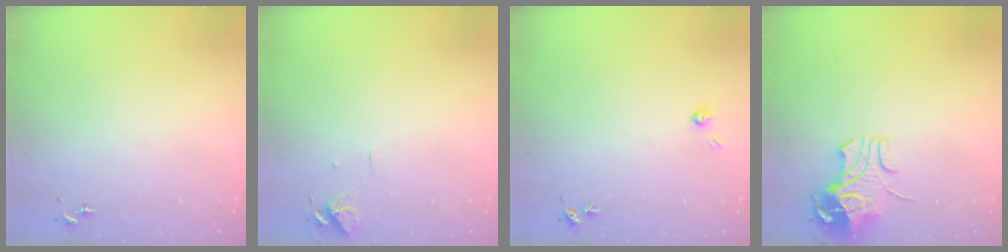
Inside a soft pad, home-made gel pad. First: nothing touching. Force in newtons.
{"total": 6.2, "press": 6.2, "slide": 0.5}
{"total": 3.2, "press": 3.2, "slide": 0.3}
{"total": 9.2, "press": 9.1, "slide": 1.2}